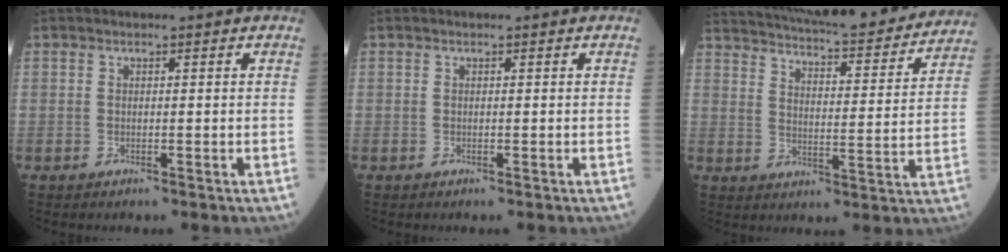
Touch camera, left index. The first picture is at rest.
{"total": 0.0}
{"total": 26.4, "force": [23.8, 4.4, 10.6], "torque": [-0.179, -0.027, 0.307]}